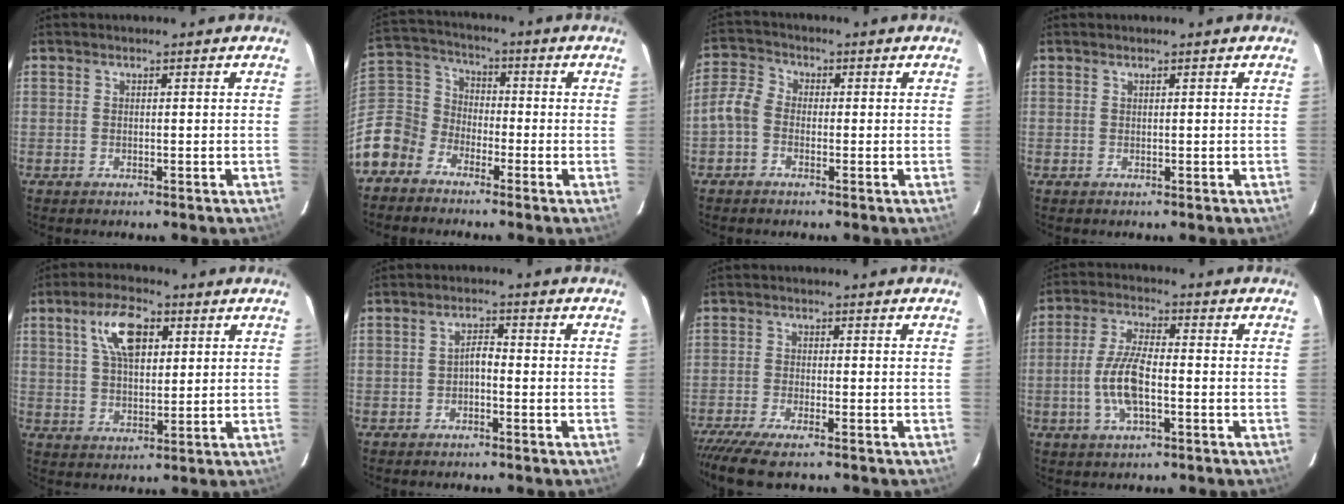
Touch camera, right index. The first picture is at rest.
{"total": 11.5, "force": [-7.0, 8.8, 2.5], "torque": [-0.086, 0.037, -0.153]}
{"total": 4.6, "force": [-1.8, 3.5, 2.4], "torque": [-0.056, 0.015, -0.043]}
{"total": 0.0}
{"total": 9.5, "force": [3.9, 4.4, 7.5], "torque": [-0.139, 0.020, 0.071]}
{"total": 2.0, "force": [-1.0, 0.8, 1.5], "torque": [-0.027, 0.009, -0.019]}
{"total": 7.3, "force": [-6.0, 0.7, 4.1], "torque": [-0.102, -0.032, -0.112]}
{"total": 8.4, "force": [-2.1, 2.8, 7.7], "torque": [-0.160, 0.003, -0.042]}